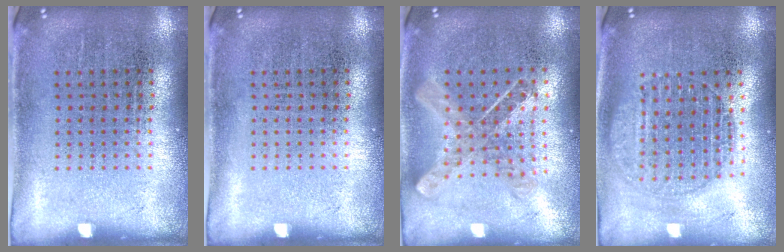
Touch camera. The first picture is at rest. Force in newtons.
{"total": 0.0}
{"total": 0.9, "press": 0.9, "slide": 0.1}
{"total": 1.8, "press": 1.5, "slide": 1.0}